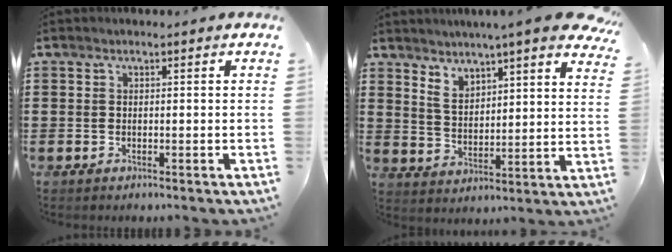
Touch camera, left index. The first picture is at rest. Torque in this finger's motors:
{"motor_torque": [2.14, 0.00, 1.05, 0.21]}